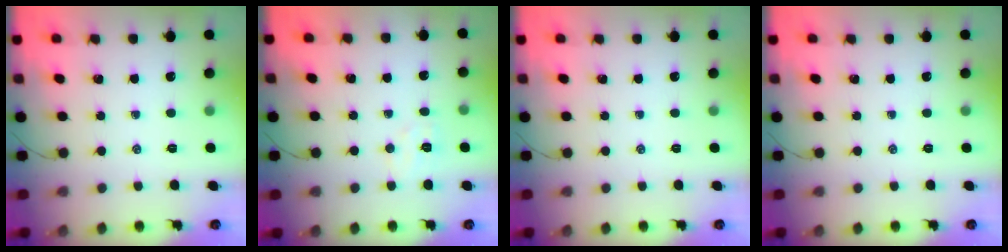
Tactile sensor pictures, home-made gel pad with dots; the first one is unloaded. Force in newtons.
{"total": 4.5, "press": 4.4, "slide": 1.0}
{"total": 0.0}
{"total": 0.0}